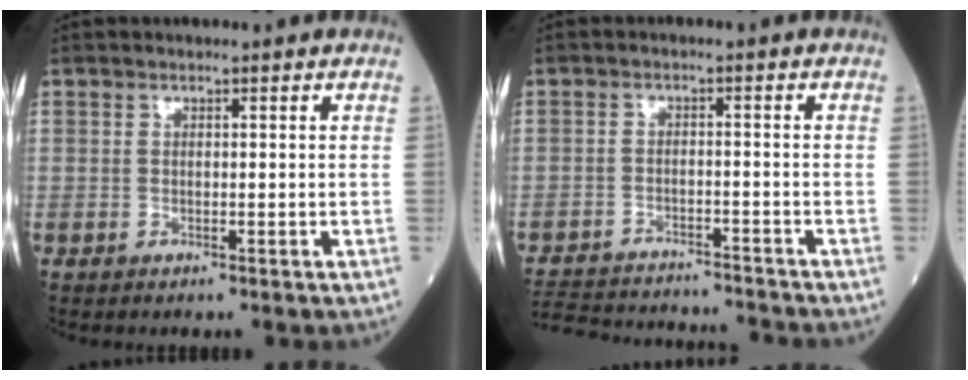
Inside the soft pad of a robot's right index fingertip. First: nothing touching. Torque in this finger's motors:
{"motor_torque": [-1.85, -0.28, -1.05, -0.21]}